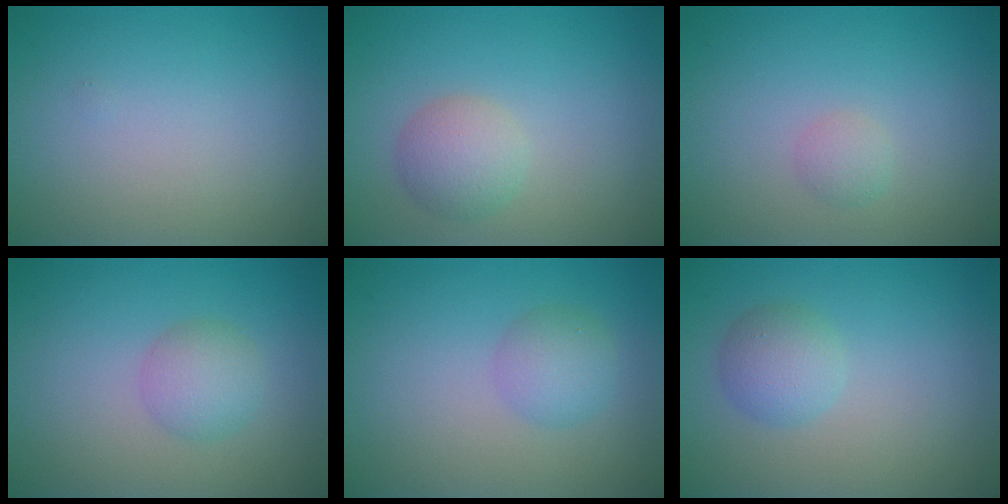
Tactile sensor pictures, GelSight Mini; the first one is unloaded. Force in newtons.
{"total": 2.7, "press": 2.7, "slide": 0.2}
{"total": 1.1, "press": 1.1, "slide": 0.0}
{"total": 2.5, "press": 2.4, "slide": 0.2}
{"total": 2.4, "press": 2.4, "slide": 0.0}
{"total": 2.5, "press": 2.5, "slide": 0.1}